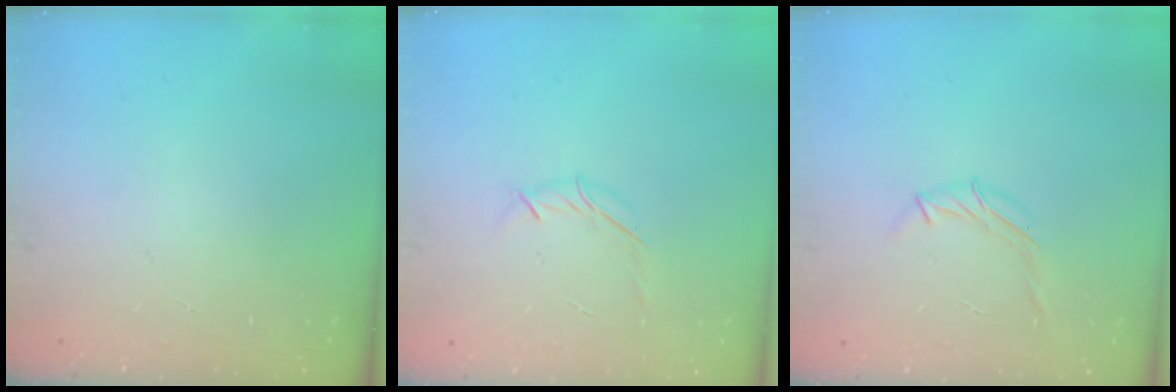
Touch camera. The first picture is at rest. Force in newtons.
{"total": 3.9, "press": 3.8, "slide": 0.8}
{"total": 6.4, "press": 6.3, "slide": 1.4}